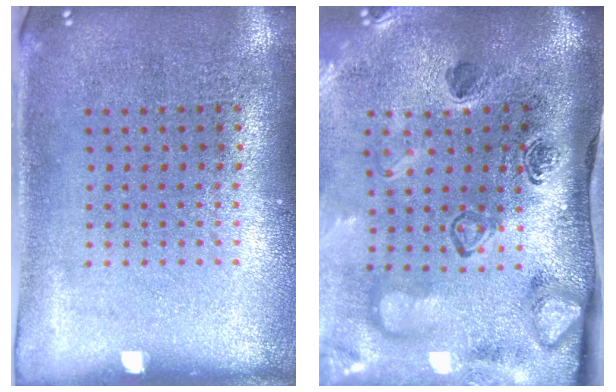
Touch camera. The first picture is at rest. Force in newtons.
{"total": 4.6, "press": 3.2, "slide": 3.4}